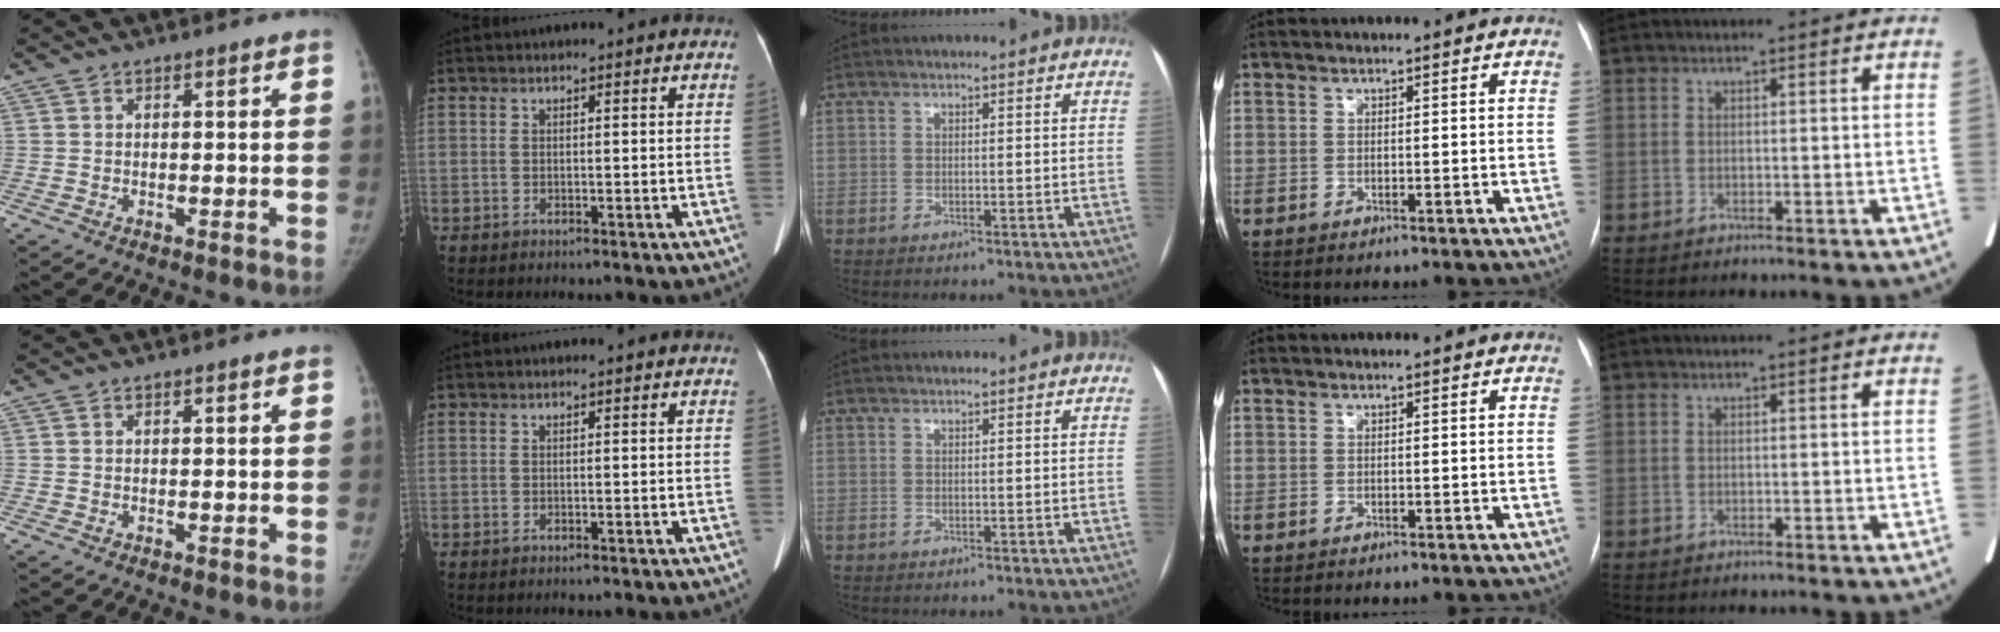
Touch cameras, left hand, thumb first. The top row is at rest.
{}